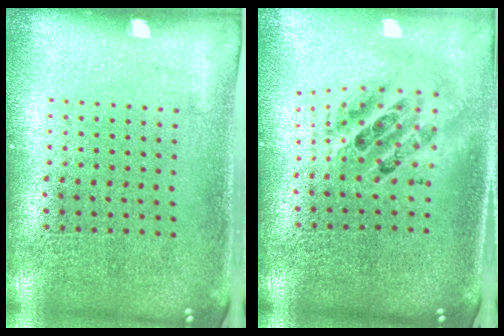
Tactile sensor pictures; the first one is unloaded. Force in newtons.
{"total": 2.0, "press": 1.6, "slide": 1.2}